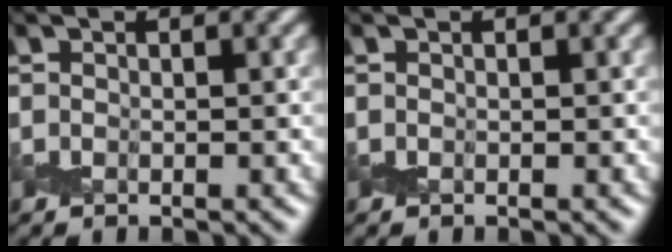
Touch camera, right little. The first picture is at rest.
{"total": 0.0}